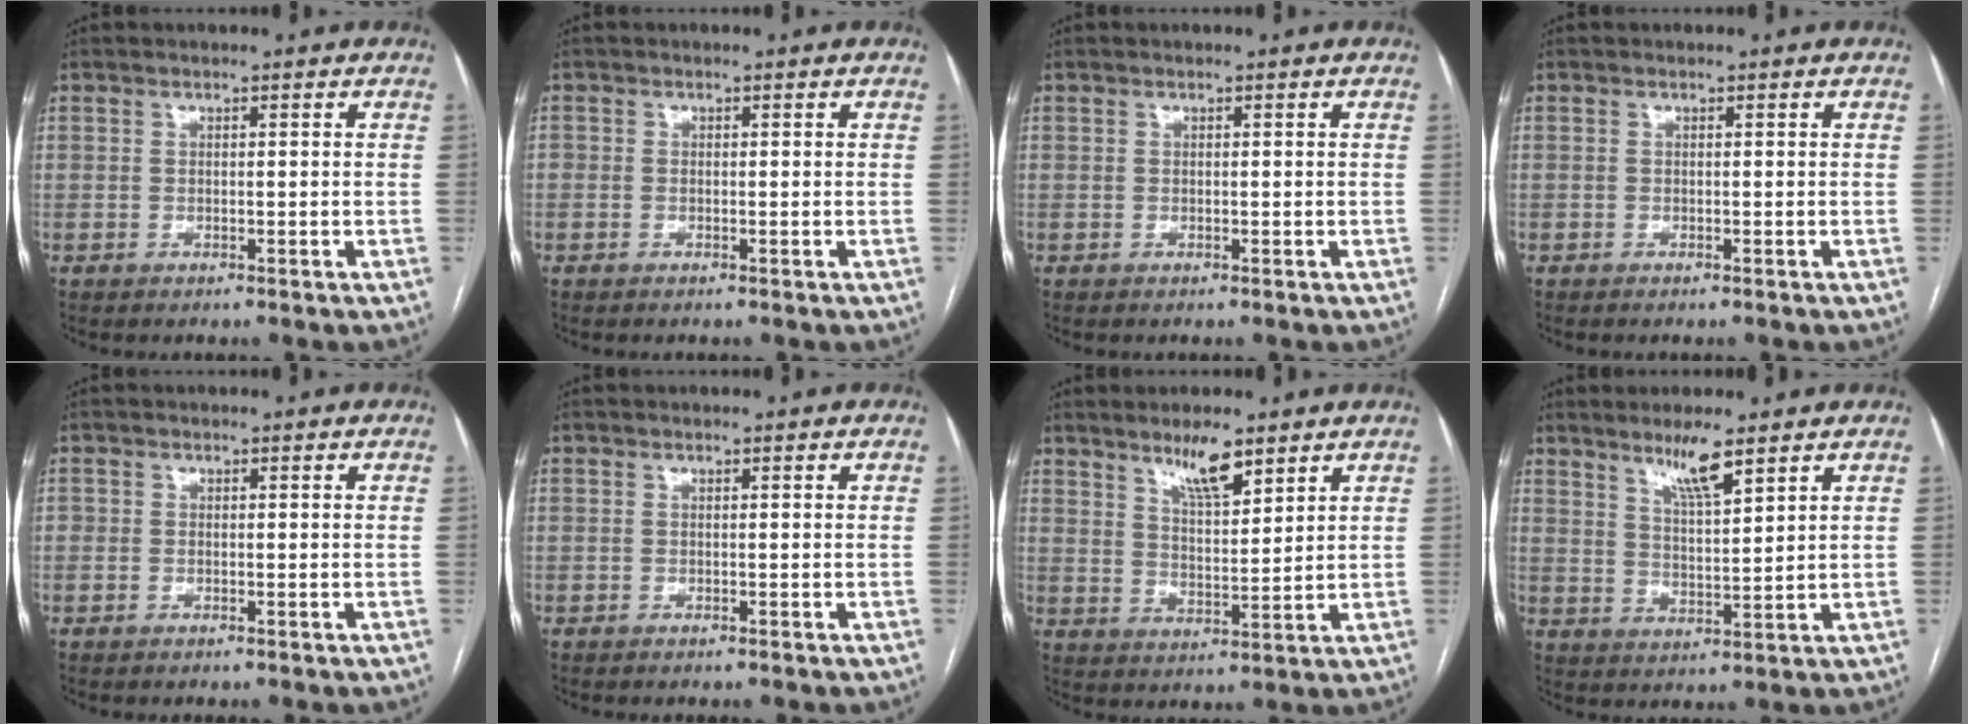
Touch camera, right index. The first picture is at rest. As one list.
[{"total": 0.6, "force": [-0.3, 0.3, 0.4], "torque": [-0.006, 0.001, -0.004]}, {"total": 0.0}, {"total": 0.0}, {"total": 0.6, "force": [-0.3, 0.4, 0.4], "torque": [-0.006, 0.001, -0.003]}, {"total": 0.0}, {"total": 6.7, "force": [4.9, 1.3, 4.3], "torque": [-0.081, -0.004, 0.089]}, {"total": 6.1, "force": [4.4, 0.4, 4.2], "torque": [-0.076, -0.008, 0.082]}]